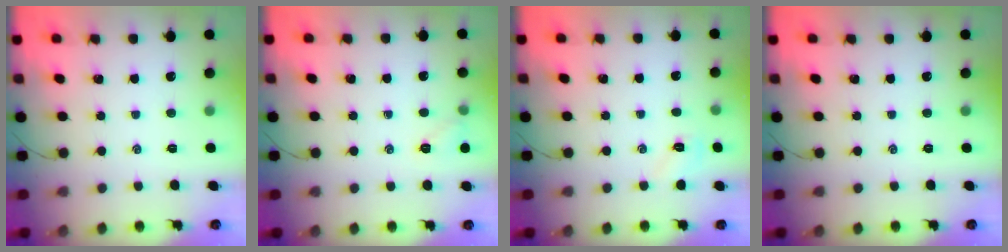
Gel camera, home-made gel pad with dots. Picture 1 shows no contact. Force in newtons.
{"total": 5.3, "press": 5.2, "slide": 1.2}
{"total": 4.1, "press": 3.9, "slide": 1.1}
{"total": 0.0}